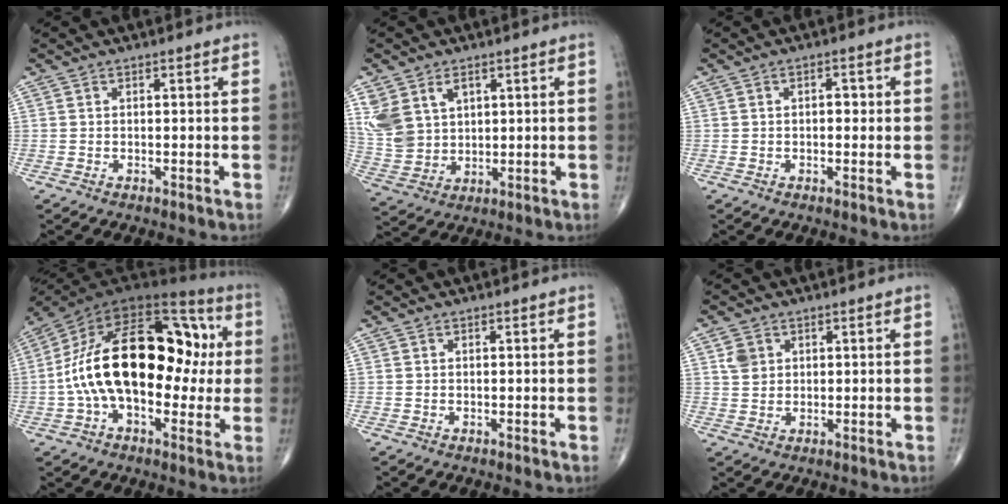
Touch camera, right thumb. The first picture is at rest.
{"total": 9.8, "force": [4.0, 6.8, 5.8], "torque": [-0.106, -0.010, 0.098]}
{"total": 1.8, "force": [0.1, 1.1, 1.4], "torque": [-0.013, 0.003, -0.004]}
{"total": 26.9, "force": [0.8, 15.3, 22.1], "torque": [-0.369, 0.057, 0.005]}
{"total": 0.0}
{"total": 3.4, "force": [1.3, 2.7, 1.5], "torque": [-0.017, -0.003, 0.028]}